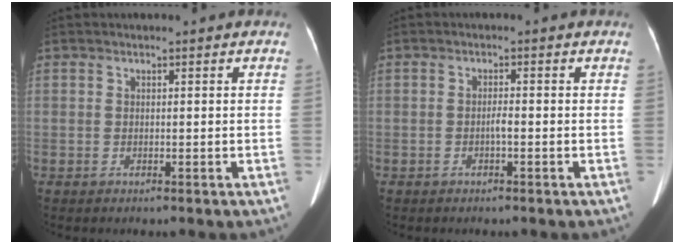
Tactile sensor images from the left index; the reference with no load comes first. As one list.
[{"total": 1.2, "force": [-0.6, 0.1, 1.0], "torque": [-0.016, 0.001, -0.009]}]